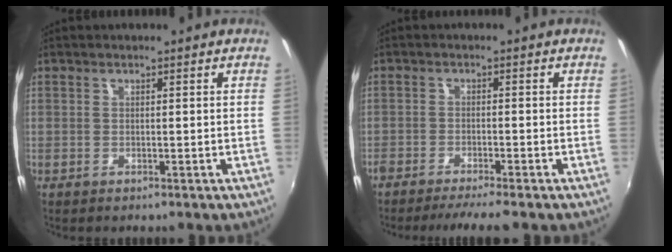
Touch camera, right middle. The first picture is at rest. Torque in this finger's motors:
{"motor_torque": [0.15, -0.13, 0.09, 0.02]}